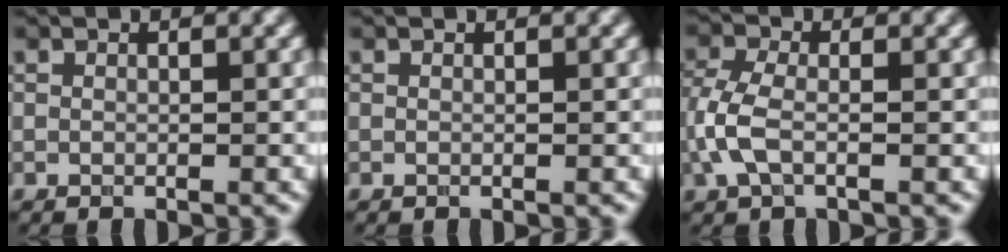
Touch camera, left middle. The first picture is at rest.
{"total": 0.0}
{"total": 3.5, "force": [-1.1, 1.7, 2.8], "torque": [-0.080, 0.004, -0.024]}